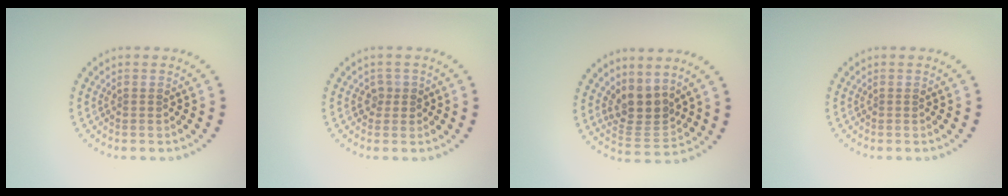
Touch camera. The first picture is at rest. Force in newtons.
{"total": 1.3, "press": 1.0, "slide": 0.8}
{"total": 3.6, "press": 3.2, "slide": 1.6}
{"total": 0.0}